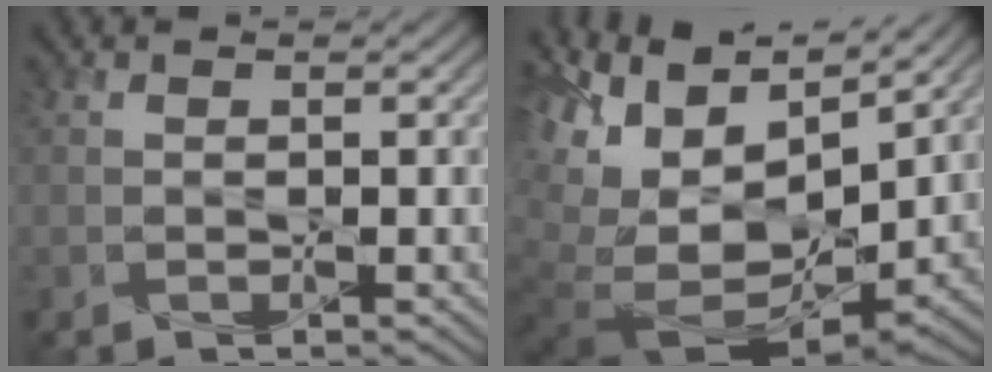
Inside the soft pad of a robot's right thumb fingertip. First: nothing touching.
{"total": 17.0, "force": [3.6, 11.4, 12.1], "torque": [-0.253, -0.012, 0.114]}